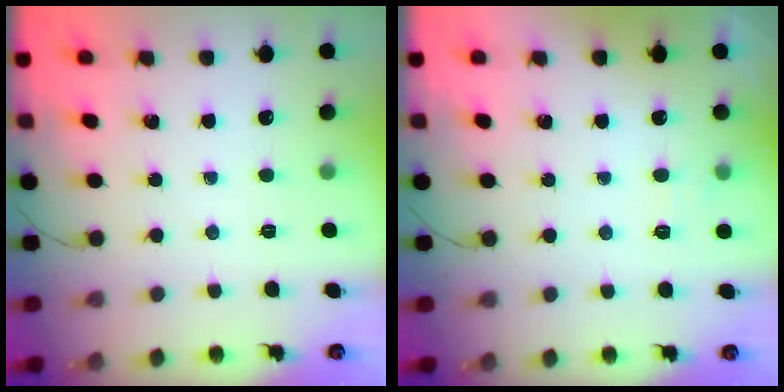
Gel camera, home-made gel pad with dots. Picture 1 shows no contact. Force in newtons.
{"total": 3.6, "press": 3.0, "slide": 2.0}